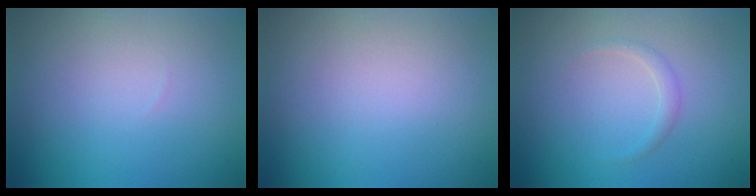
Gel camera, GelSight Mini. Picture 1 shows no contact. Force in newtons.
{"total": 0.0}
{"total": 1.1, "press": 1.1, "slide": 0.0}